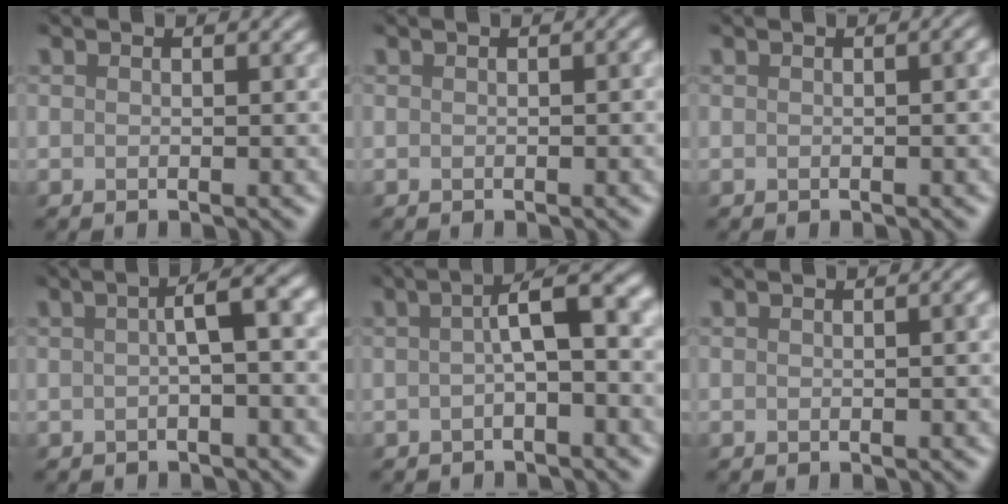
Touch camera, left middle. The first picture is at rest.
{"total": 1.5, "force": [-0.4, 0.8, 1.2], "torque": [-0.007, 0.009, -0.008]}
{"total": 2.0, "force": [-0.5, 1.0, 1.7], "torque": [-0.007, 0.012, -0.011]}
{"total": 3.8, "force": [-0.1, 0.6, 3.7], "torque": [-0.051, 0.019, -0.010]}
{"total": 4.6, "force": [-0.1, 1.0, 4.5], "torque": [-0.065, 0.019, -0.008]}
{"total": 1.5, "force": [-0.3, 0.7, 1.3], "torque": [-0.004, 0.008, -0.008]}